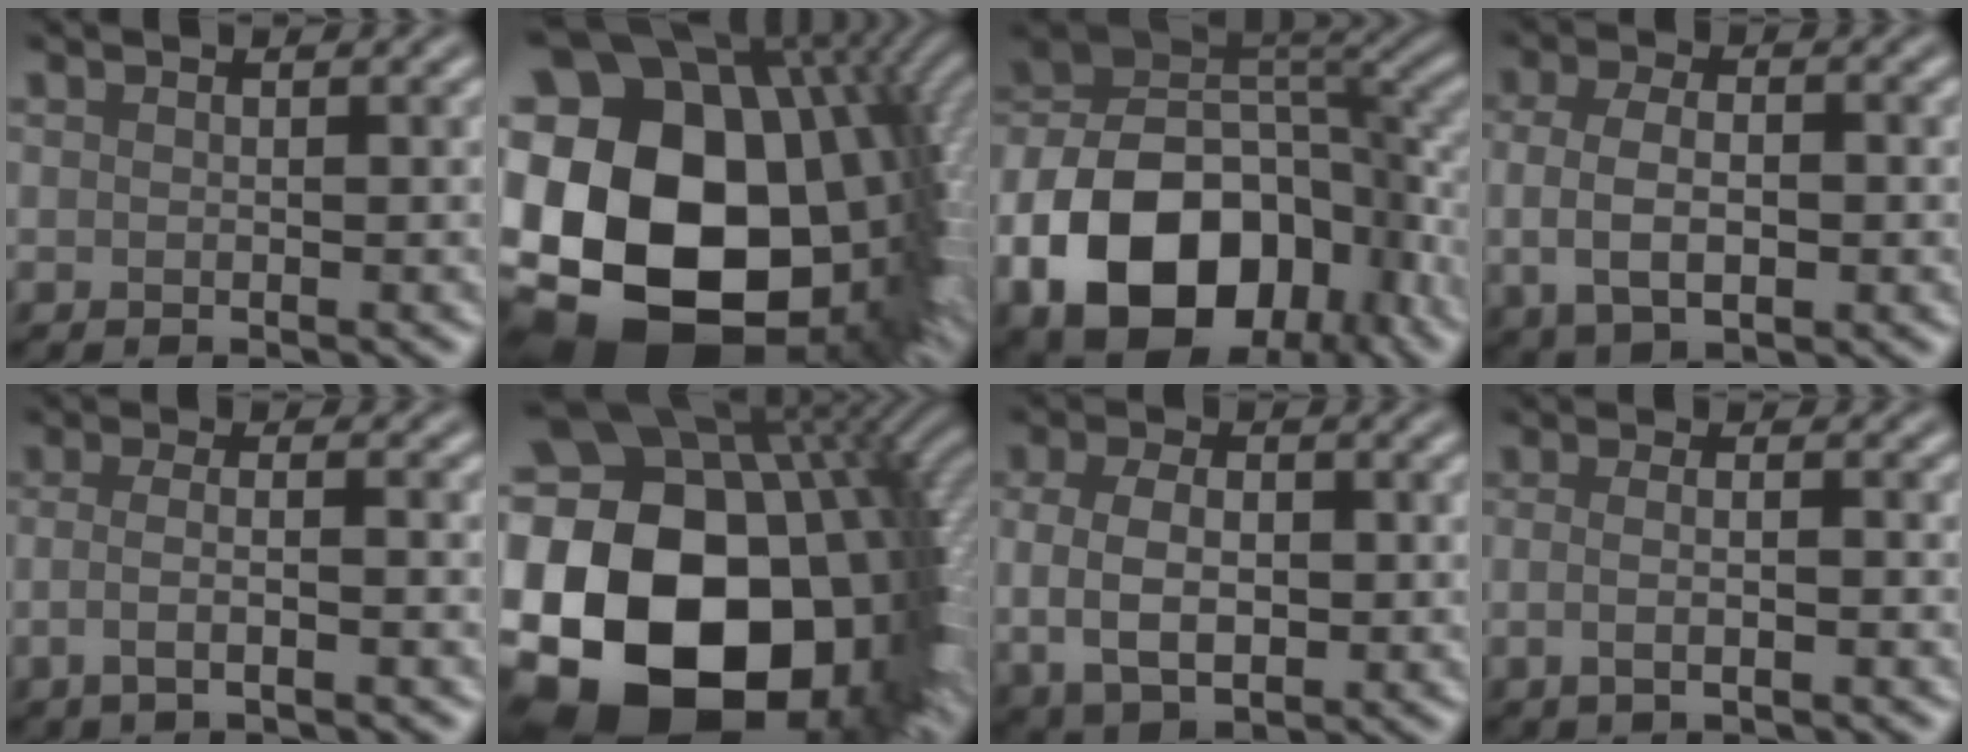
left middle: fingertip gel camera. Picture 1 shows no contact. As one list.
[{"total": 23.6, "force": [-1.5, 17.5, 15.8], "torque": [-0.310, -0.019, -0.032]}, {"total": 14.6, "force": [-5.9, 9.6, 9.3], "torque": [-0.176, -0.005, -0.110]}, {"total": 5.0, "force": [-0.4, 2.7, 4.2], "torque": [-0.082, -0.005, -0.008]}, {"total": 3.4, "force": [-1.0, 1.1, 3.1], "torque": [-0.048, -0.005, -0.025]}, {"total": 23.2, "force": [-4.1, 16.3, 16.0], "torque": [-0.330, -0.047, -0.049]}, {"total": 5.8, "force": [0.0, 3.6, 4.5], "torque": [-0.088, -0.002, 0.000]}, {"total": 3.1, "force": [-0.4, 1.4, 2.8], "torque": [-0.026, -0.001, -0.018]}]